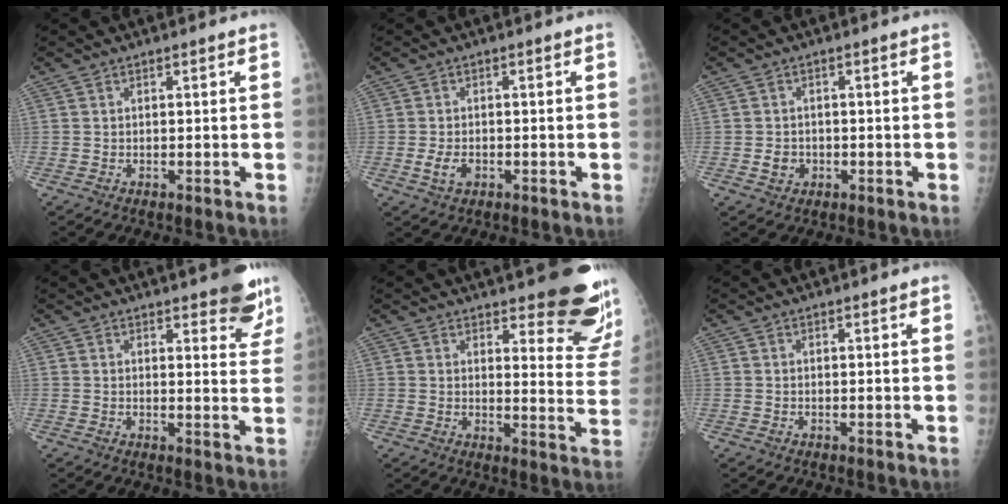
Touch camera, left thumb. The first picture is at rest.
{"total": 3.1, "force": [-1.3, 2.0, 2.1], "torque": [-0.039, 0.003, -0.020]}
{"total": 2.8, "force": [-0.9, 2.4, 1.0], "torque": [-0.006, 0.005, -0.012]}
{"total": 8.7, "force": [6.4, 2.7, 5.3], "torque": [-0.032, -0.036, 0.071]}
{"total": 16.4, "force": [12.4, 4.6, 9.8], "torque": [-0.081, -0.098, 0.140]}
{"total": 1.1, "force": [0.7, 0.1, 0.8], "torque": [-0.010, -0.003, 0.011]}